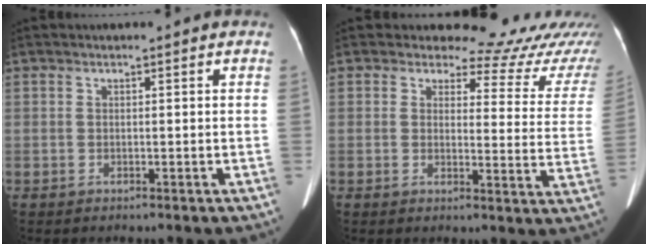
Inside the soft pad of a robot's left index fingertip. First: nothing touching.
{"total": 15.0, "force": [14.4, 4.1, 0.8], "torque": [0.037, -0.090, 0.120]}